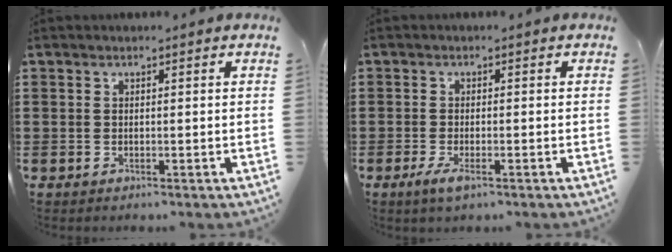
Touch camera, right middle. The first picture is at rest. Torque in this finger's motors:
{"motor_torque": [2.13, 0.01, 0.15, 0.06]}